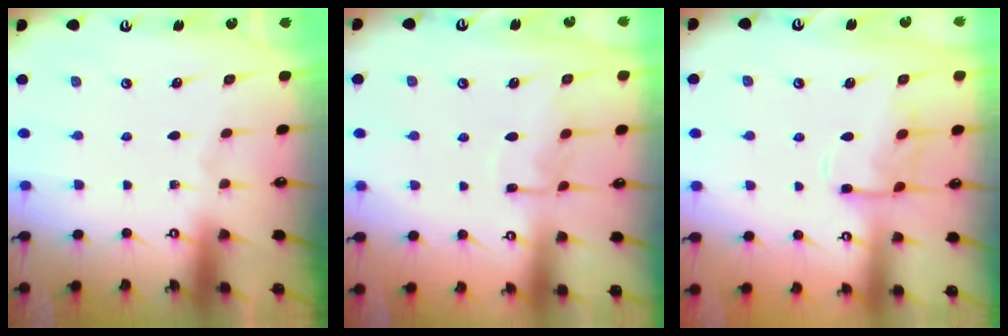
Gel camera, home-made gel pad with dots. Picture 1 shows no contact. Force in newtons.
{"total": 7.1, "press": 7.1, "slide": 0.5}
{"total": 8.9, "press": 8.9, "slide": 0.9}